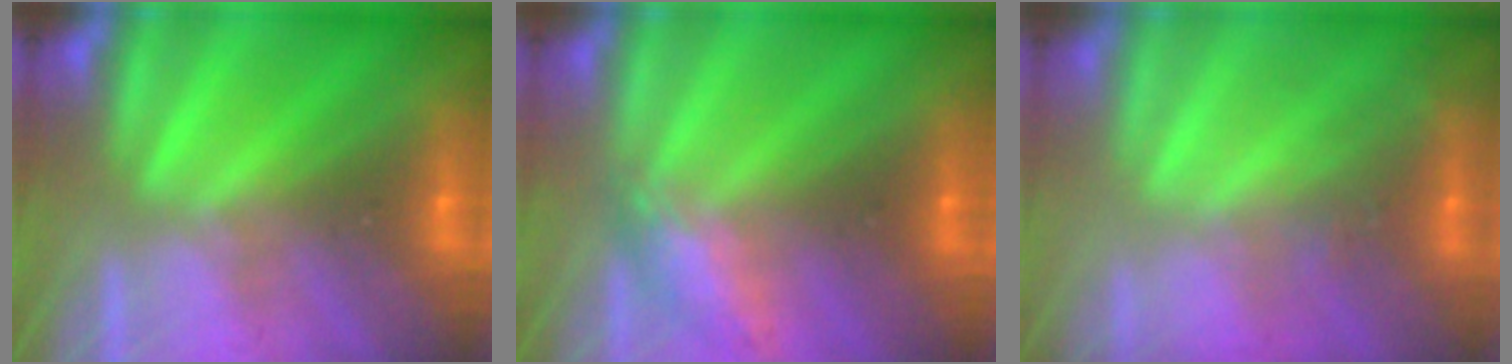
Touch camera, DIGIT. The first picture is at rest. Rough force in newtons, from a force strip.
{"total": 2.4}
{"total": 2.8}